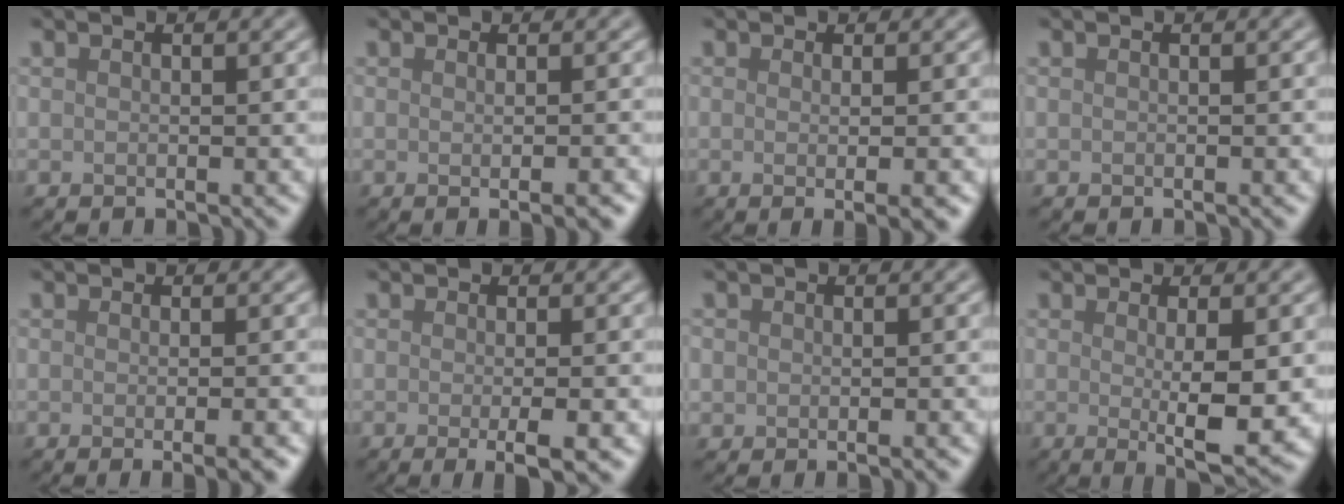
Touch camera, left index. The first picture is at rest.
{"total": 2.8, "force": [-0.4, 0.8, 2.6], "torque": [-0.018, 0.001, -0.003]}
{"total": 3.1, "force": [-0.3, 0.8, 3.0], "torque": [-0.029, 0.001, -0.008]}
{"total": 0.0}
{"total": 3.7, "force": [-0.7, 1.3, 3.4], "torque": [-0.021, 0.000, -0.010]}
{"total": 3.6, "force": [-0.7, 0.8, 3.4], "torque": [-0.045, -0.007, -0.013]}
{"total": 1.2, "force": [-0.2, 0.8, 0.9], "torque": [-0.012, -0.006, 0.001]}
{"total": 5.4, "force": [-0.3, 0.9, 5.3], "torque": [-0.082, -0.009, 0.000]}